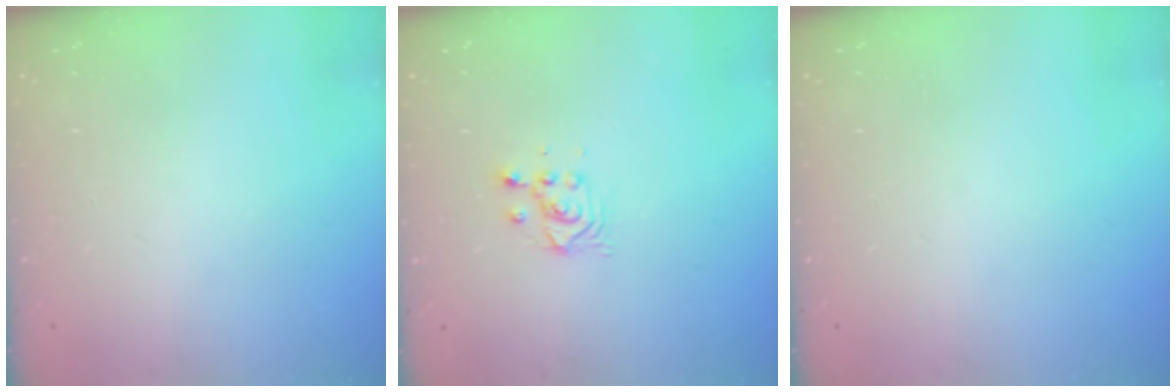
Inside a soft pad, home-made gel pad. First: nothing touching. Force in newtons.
{"total": 2.8, "press": 2.8, "slide": 0.1}
{"total": 0.0}